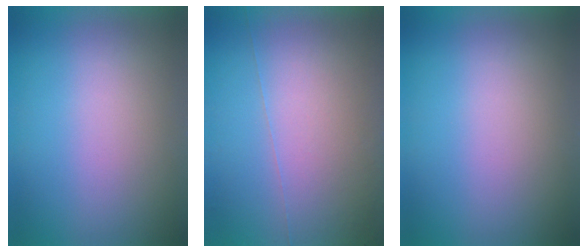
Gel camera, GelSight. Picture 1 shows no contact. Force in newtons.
{"total": 5.9}
{"total": 0.0}